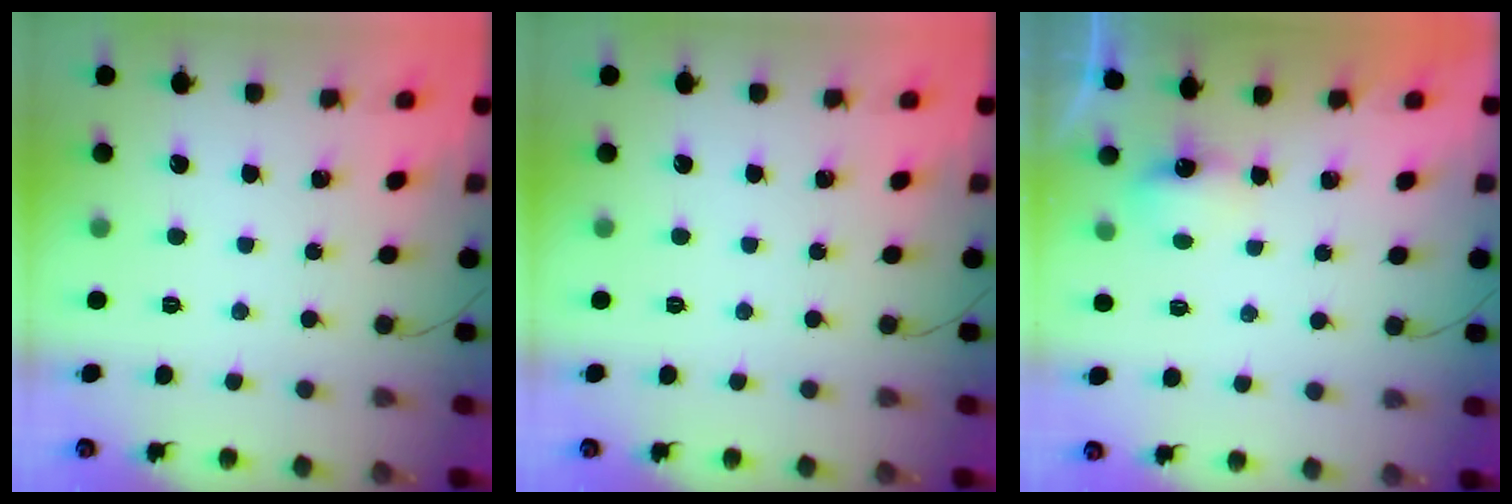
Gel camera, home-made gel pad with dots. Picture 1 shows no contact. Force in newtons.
{"total": 0.0}
{"total": 3.7, "press": 3.5, "slide": 1.1}